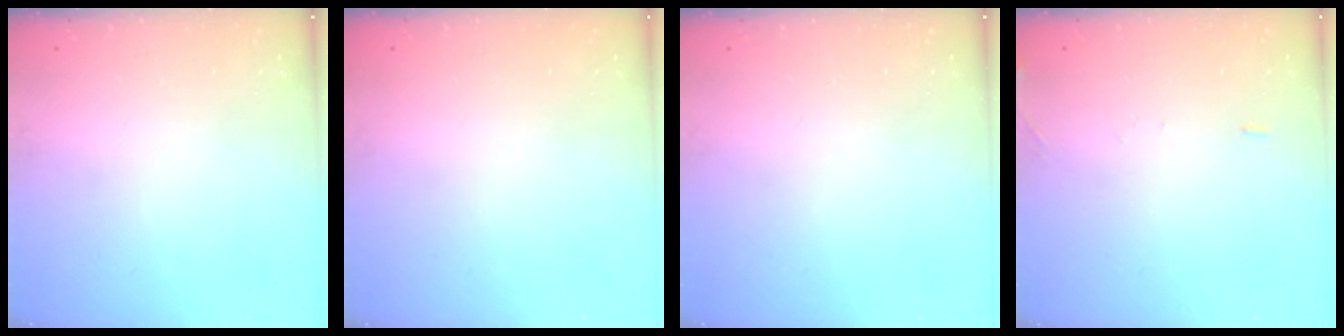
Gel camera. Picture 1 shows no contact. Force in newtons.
{"total": 2.7, "press": 2.0, "slide": 1.8}
{"total": 0.0}
{"total": 5.8, "press": 5.7, "slide": 0.9}